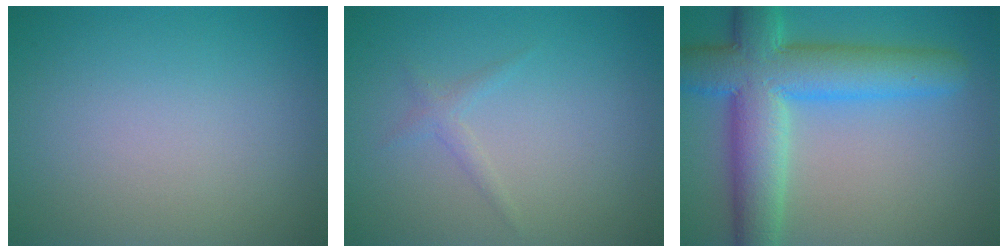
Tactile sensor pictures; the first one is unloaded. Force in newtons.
{"total": 1.0, "press": 1.0, "slide": 0.1}
{"total": 9.7, "press": 9.7, "slide": 0.4}